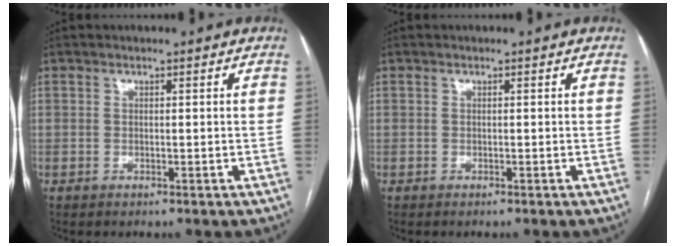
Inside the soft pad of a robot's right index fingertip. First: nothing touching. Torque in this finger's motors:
{"motor_torque": [0.20, 0.05, -0.01, 0.01]}